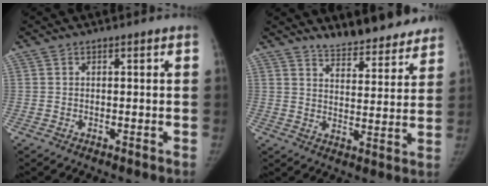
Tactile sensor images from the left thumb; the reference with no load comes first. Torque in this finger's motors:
{"motor_torque": [0.59, -0.94, 0.61, -0.80, -0.07]}